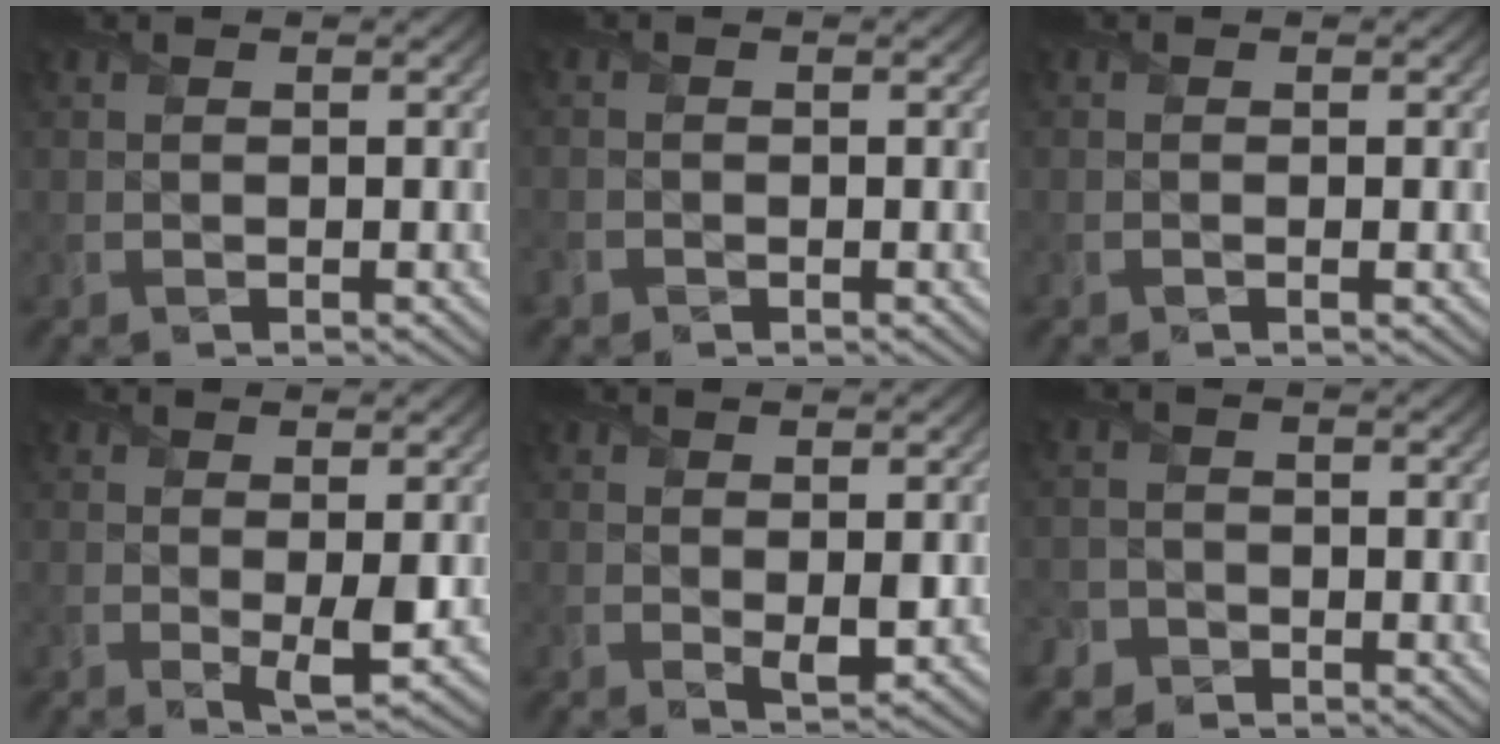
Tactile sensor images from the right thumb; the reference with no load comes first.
{"total": 1.1, "force": [-0.8, 0.8, 0.2], "torque": [-0.005, -0.005, -0.018]}
{"total": 0.5, "force": [-0.2, 0.0, 0.5], "torque": [-0.010, -0.003, -0.004]}
{"total": 2.6, "force": [0.4, 0.6, 2.5], "torque": [-0.048, -0.012, 0.011]}
{"total": 2.2, "force": [0.4, 1.0, 1.9], "torque": [-0.034, -0.012, 0.012]}
{"total": 2.8, "force": [-2.0, 2.0, 0.4], "torque": [-0.003, 0.001, -0.042]}